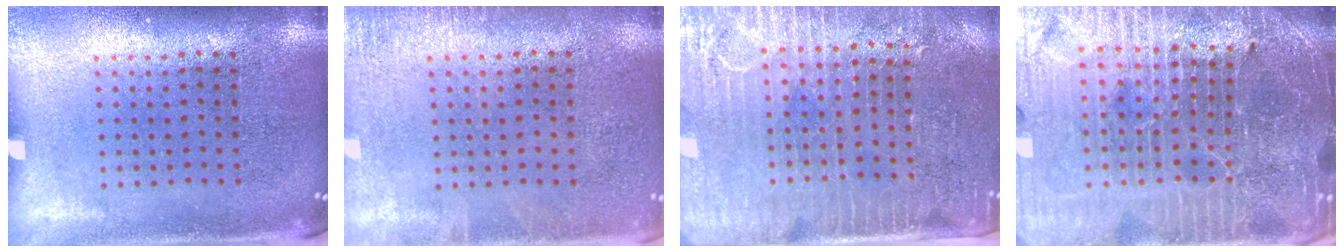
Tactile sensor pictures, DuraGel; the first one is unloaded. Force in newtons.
{"total": 1.4, "press": 1.4, "slide": 0.2}
{"total": 3.6, "press": 3.1, "slide": 1.9}
{"total": 5.7, "press": 5.3, "slide": 2.1}